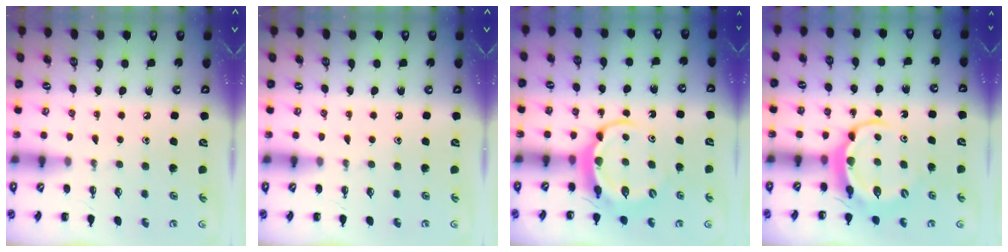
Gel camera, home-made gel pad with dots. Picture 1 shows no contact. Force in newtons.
{"total": 0.0}
{"total": 5.9, "press": 5.9, "slide": 0.5}
{"total": 5.9, "press": 5.9, "slide": 0.5}